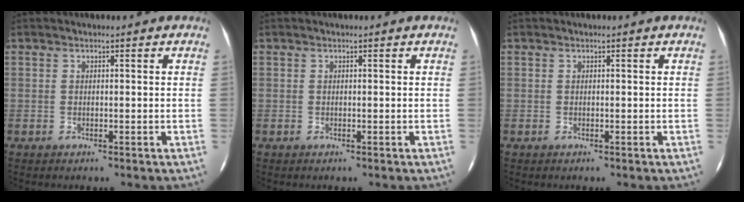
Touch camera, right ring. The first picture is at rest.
{"total": 0.0}
{"total": 0.0}